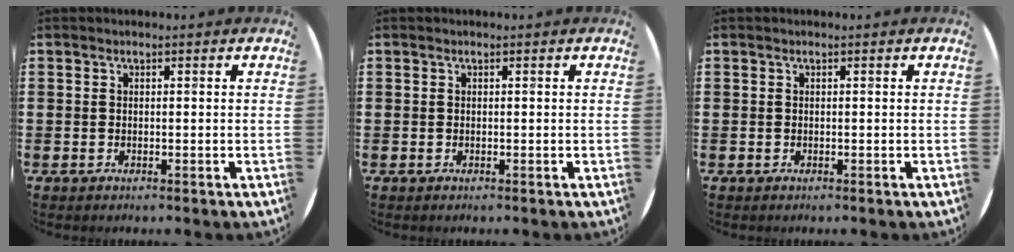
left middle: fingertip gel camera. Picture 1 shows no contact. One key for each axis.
{"total": 0.0}
{"total": 0.0}